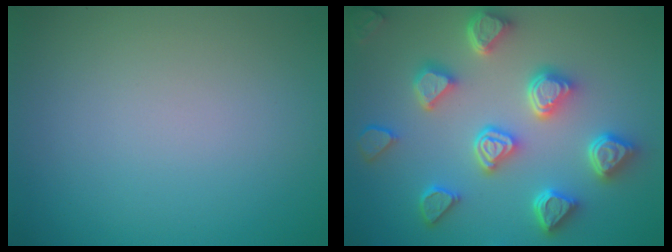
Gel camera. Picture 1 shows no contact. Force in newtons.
{"total": 7.0, "press": 6.0, "slide": 3.6}